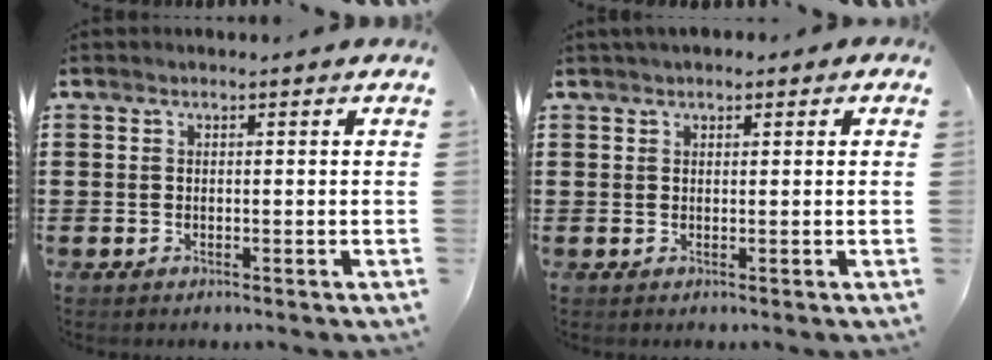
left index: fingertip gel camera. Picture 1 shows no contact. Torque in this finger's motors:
{"motor_torque": [2.14, 0.00, 1.06, 0.21]}